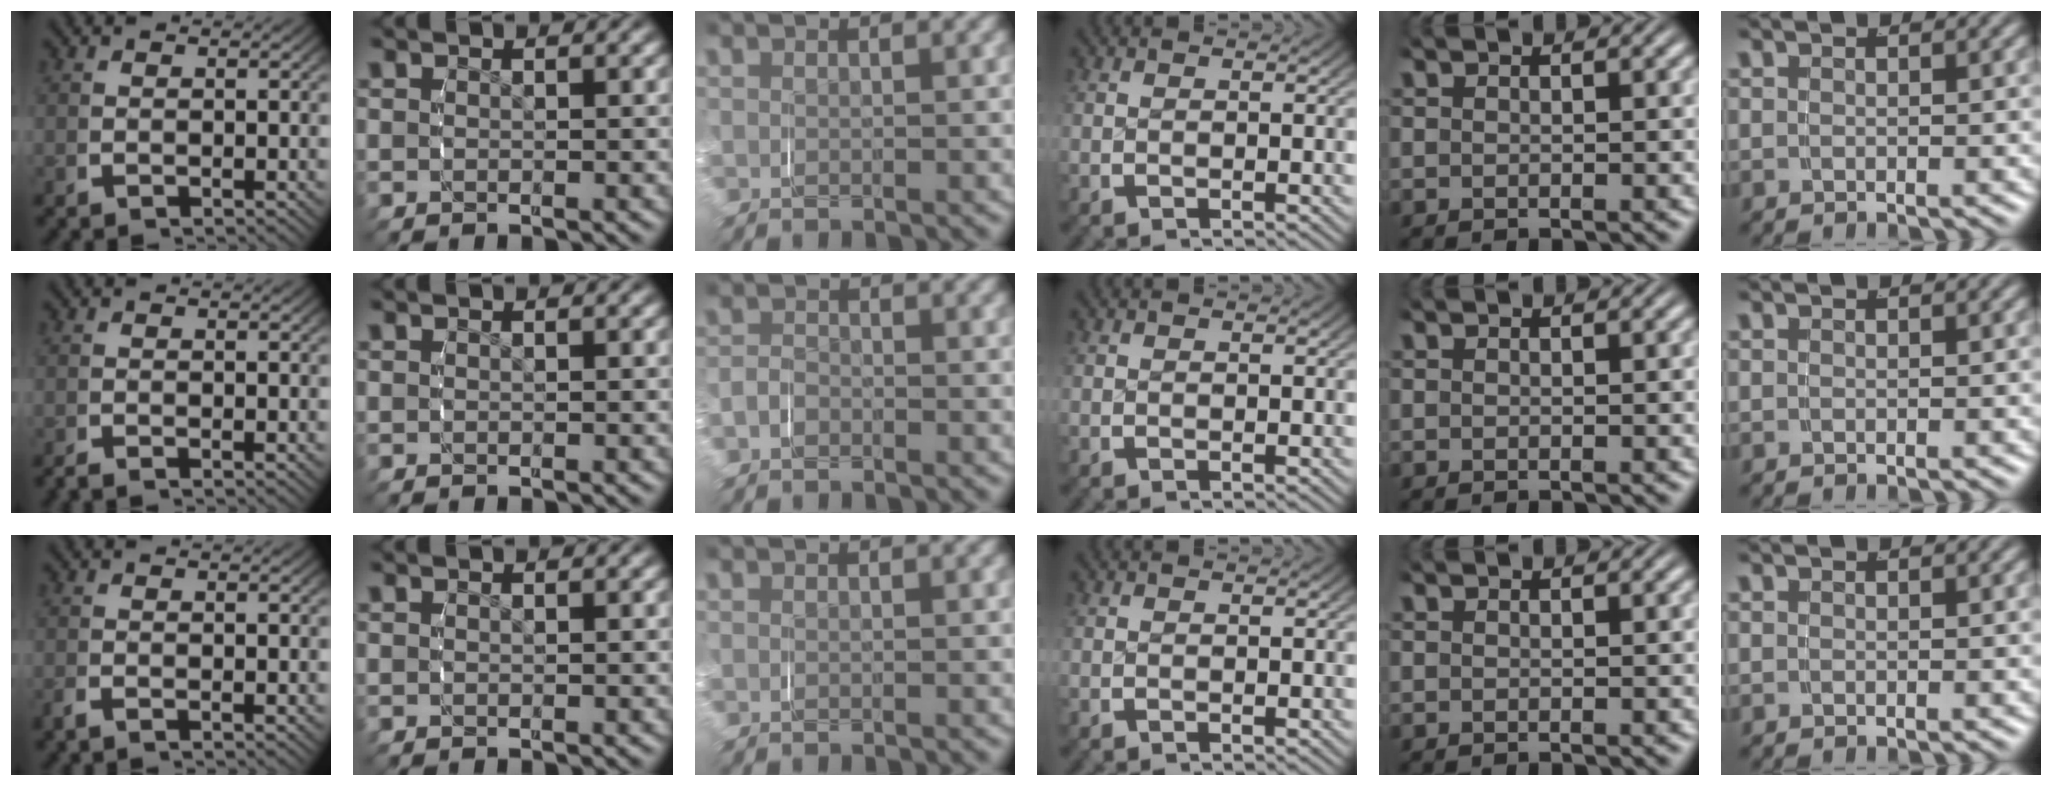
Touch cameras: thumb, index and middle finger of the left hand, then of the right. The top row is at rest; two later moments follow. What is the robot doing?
{"motion": "grasp_and_lifting", "object": "paper"}